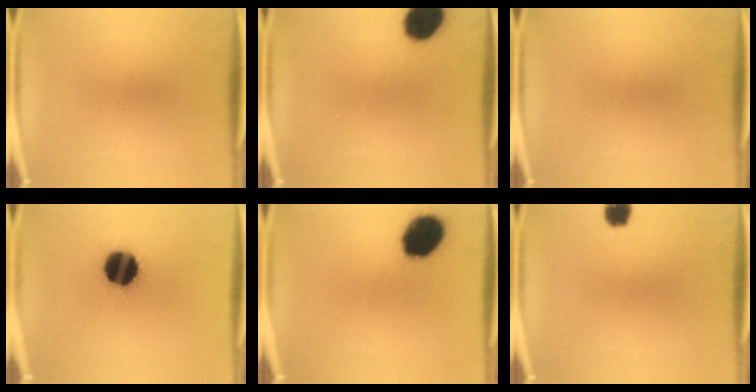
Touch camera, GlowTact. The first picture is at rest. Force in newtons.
{"total": 10.5}
{"total": 0.0}
{"total": 15.3}
{"total": 13.4}
{"total": 3.4}